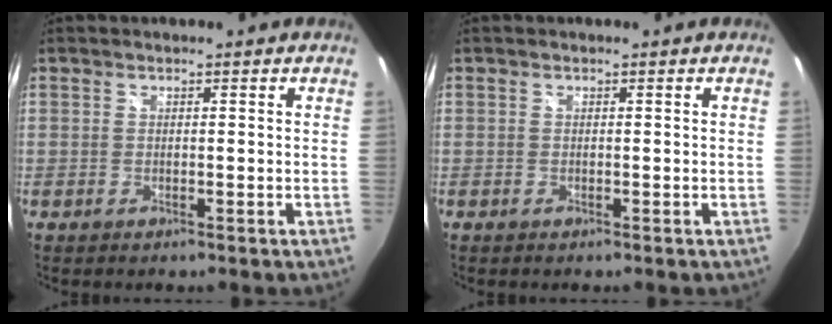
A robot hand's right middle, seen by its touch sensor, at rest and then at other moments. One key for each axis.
{"total": 0.0}